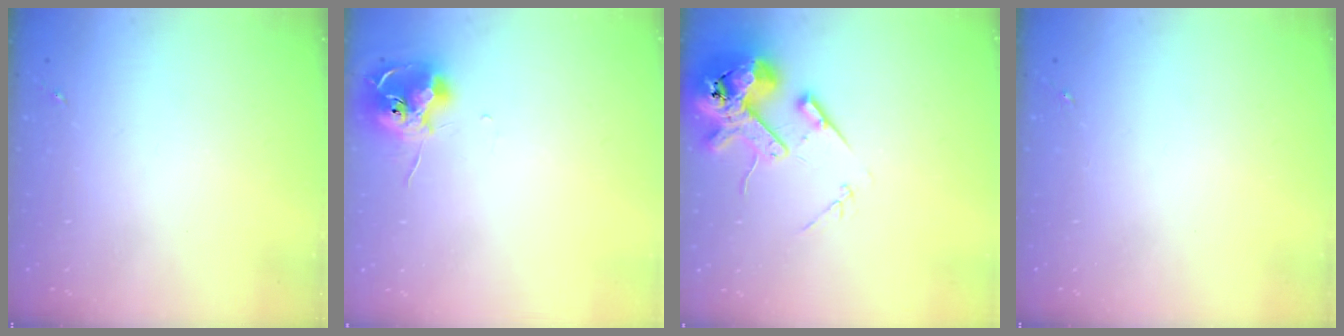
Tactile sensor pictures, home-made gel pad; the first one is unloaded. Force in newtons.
{"total": 11.1, "press": 11.0, "slide": 0.6}
{"total": 14.6, "press": 14.4, "slide": 2.5}
{"total": 0.0}